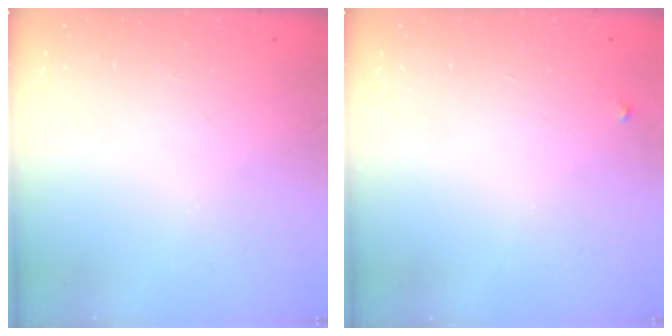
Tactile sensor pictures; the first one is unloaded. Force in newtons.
{"total": 2.1, "press": 2.1, "slide": 0.1}